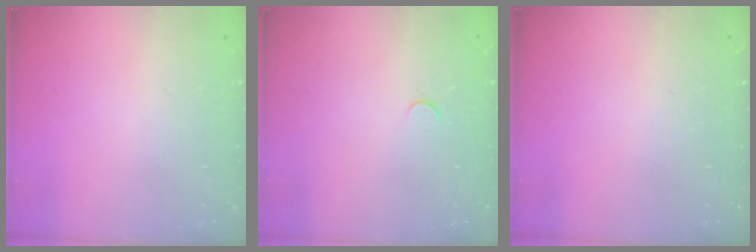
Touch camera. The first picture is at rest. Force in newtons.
{"total": 3.0, "press": 3.0, "slide": 0.3}
{"total": 0.0}